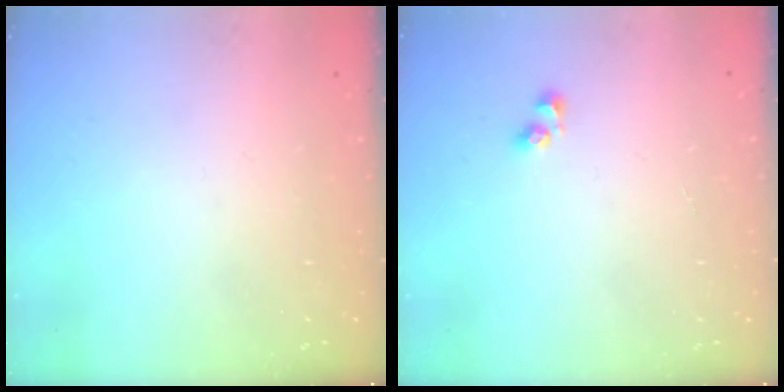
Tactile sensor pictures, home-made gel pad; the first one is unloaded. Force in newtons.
{"total": 4.7, "press": 4.2, "slide": 2.2}